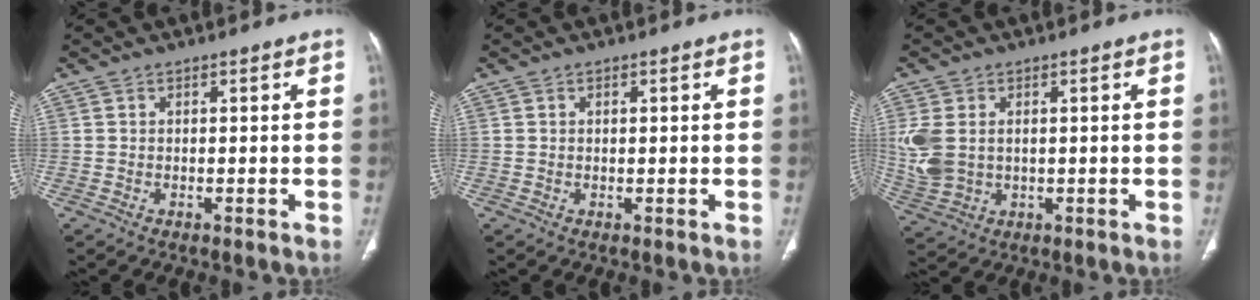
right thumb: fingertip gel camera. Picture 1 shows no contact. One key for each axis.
{"total": 0.7, "fx": 0.3, "fy": 0.4, "fz": 0.6, "tx": -0.007, "ty": -0.005, "tz": 0.003}
{"total": 8.7, "fx": 1.1, "fy": 6.1, "fz": 6.1, "tx": -0.148, "ty": 0.000, "tz": 0.034}